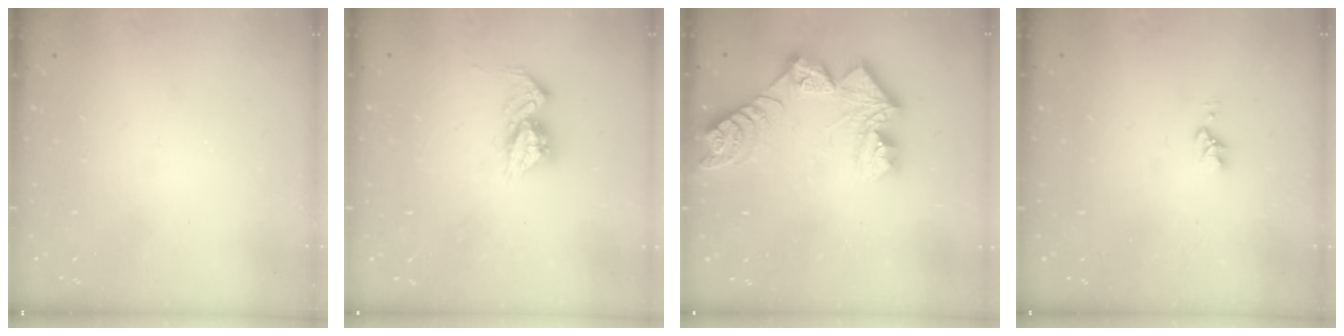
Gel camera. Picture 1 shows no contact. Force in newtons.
{"total": 9.6, "press": 9.6, "slide": 0.8}
{"total": 13.7, "press": 13.6, "slide": 1.2}
{"total": 3.0, "press": 3.0, "slide": 0.4}